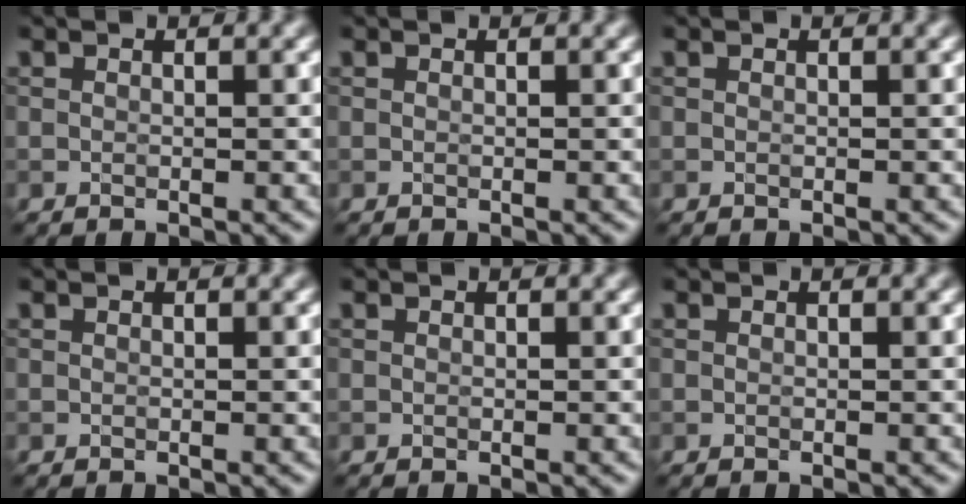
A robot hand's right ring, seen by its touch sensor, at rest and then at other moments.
{"total": 0.0}
{"total": 0.0}
{"total": 0.0}
{"total": 0.0}
{"total": 0.0}